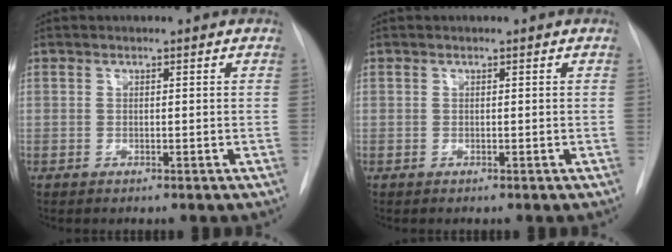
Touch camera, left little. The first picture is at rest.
{"total": 0.0}